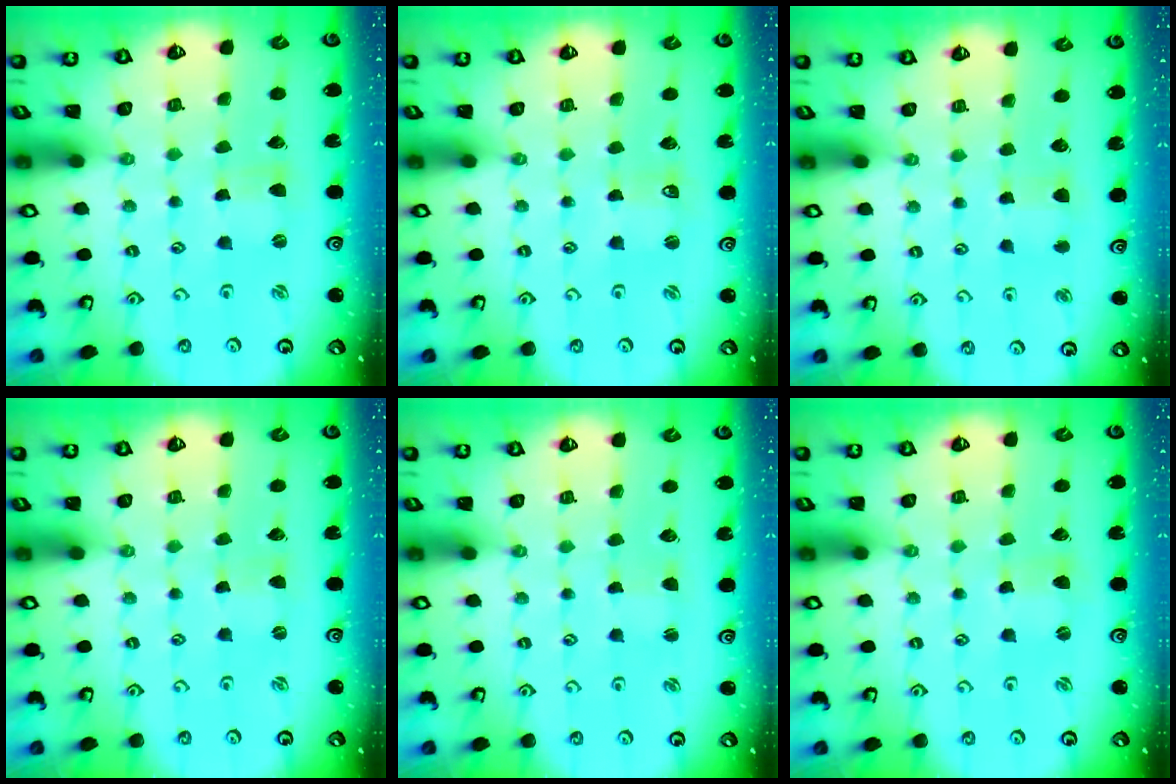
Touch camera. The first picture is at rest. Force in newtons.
{"total": 0.7, "press": 0.7, "slide": 0.1}
{"total": 4.0, "press": 4.0, "slide": 0.6}
{"total": 0.0}
{"total": 1.3, "press": 1.3, "slide": 0.2}
{"total": 0.7, "press": 0.7, "slide": 0.3}